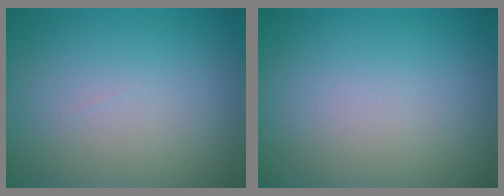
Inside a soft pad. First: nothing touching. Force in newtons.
{"total": 0.0}